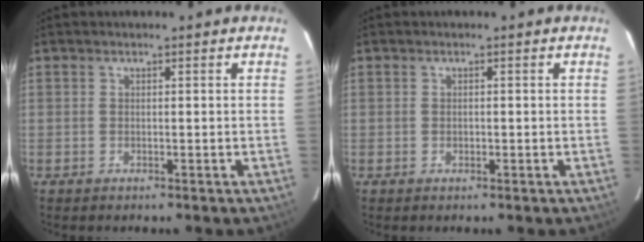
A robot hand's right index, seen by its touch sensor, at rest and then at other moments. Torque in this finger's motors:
{"motor_torque": [-0.05, -0.01, -0.03, 0.00]}